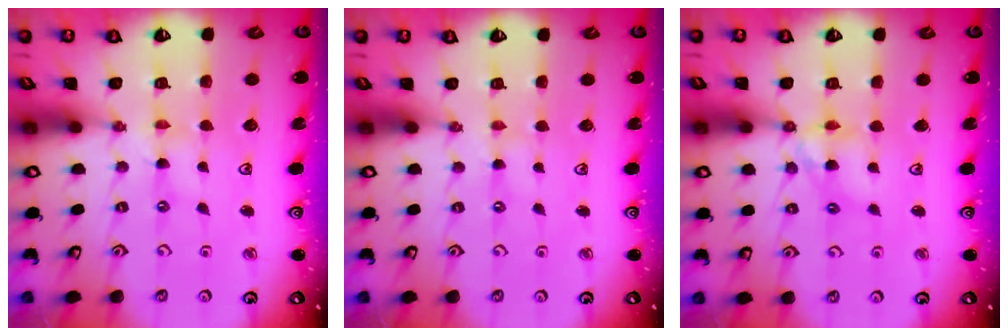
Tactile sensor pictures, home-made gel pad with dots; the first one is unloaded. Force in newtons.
{"total": 0.5, "press": 0.5, "slide": 0.1}
{"total": 9.8, "press": 9.8, "slide": 0.8}